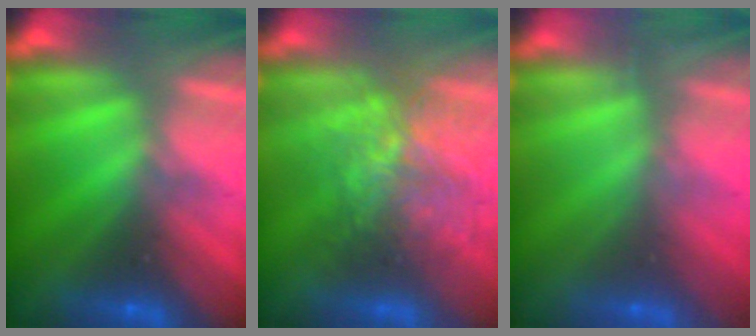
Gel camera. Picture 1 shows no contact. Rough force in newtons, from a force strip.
{"total": 3.8}
{"total": 2.4}